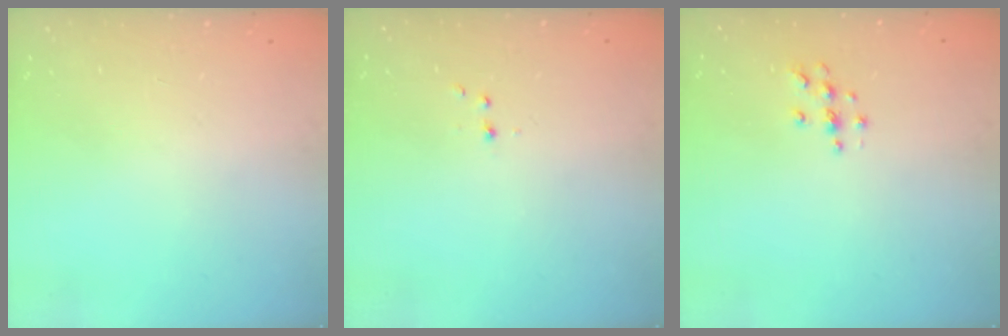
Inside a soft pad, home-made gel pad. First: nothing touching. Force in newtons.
{"total": 2.2, "press": 1.9, "slide": 1.0}
{"total": 4.2, "press": 4.2, "slide": 0.5}